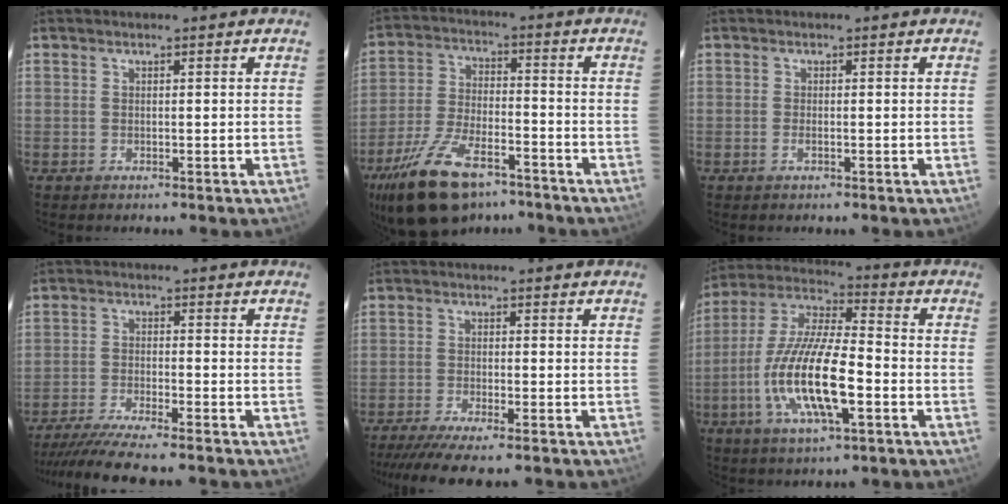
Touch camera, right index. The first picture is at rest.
{"total": 17.3, "force": [-11.8, 7.7, 10.0], "torque": [-0.214, -0.021, -0.208]}
{"total": 1.0, "force": [-0.4, 0.3, 0.8], "torque": [-0.018, -0.001, -0.008]}
{"total": 11.8, "force": [-10.4, 0.7, 5.5], "torque": [-0.125, -0.025, -0.176]}
{"total": 9.1, "force": [-7.6, 0.6, 5.0], "torque": [-0.114, -0.031, -0.130]}
{"total": 17.6, "force": [-5.3, 4.8, 16.1], "torque": [-0.326, -0.012, -0.103]}